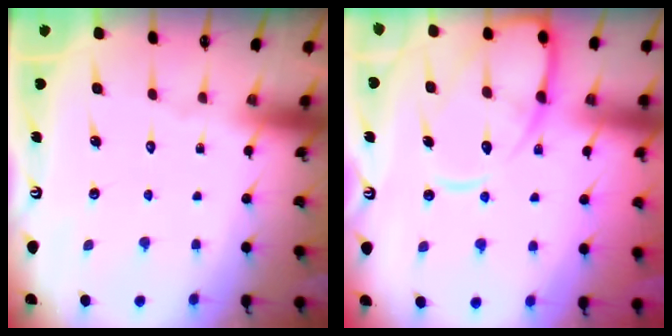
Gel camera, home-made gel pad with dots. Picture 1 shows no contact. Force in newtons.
{"total": 12.7, "press": 12.6, "slide": 1.1}